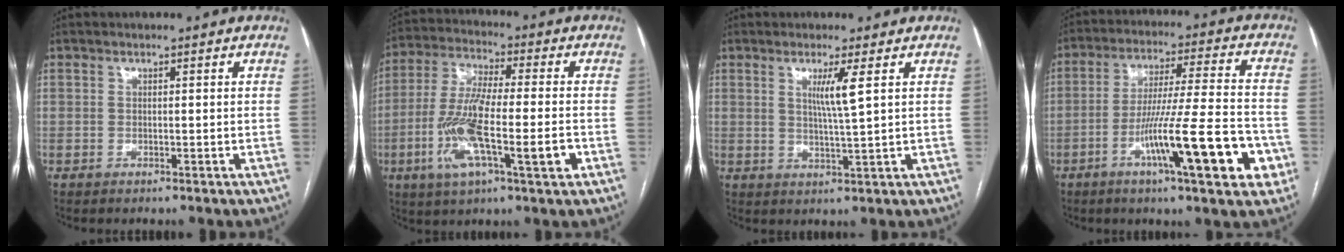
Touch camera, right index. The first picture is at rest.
{"total": 14.4, "force": [-3.9, 2.3, 13.7], "torque": [-0.267, -0.004, -0.071]}
{"total": 4.2, "force": [1.5, -0.8, 3.9], "torque": [-0.074, -0.008, 0.028]}
{"total": 16.6, "force": [-6.2, 0.8, 15.3], "torque": [-0.242, -0.005, -0.098]}